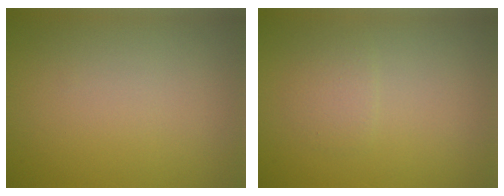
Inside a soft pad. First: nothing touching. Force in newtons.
{"total": 1.4, "press": 1.4, "slide": 0.0}